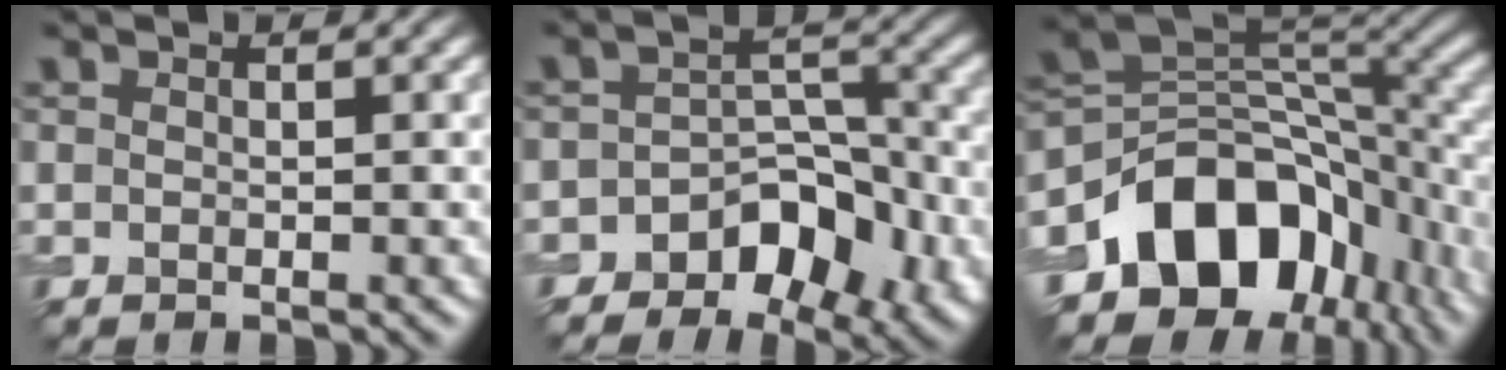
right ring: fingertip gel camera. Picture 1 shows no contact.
{"total": 6.4, "force": [-3.6, 3.9, 3.7], "torque": [-0.037, 0.003, -0.064]}
{"total": 13.0, "force": [-5.3, 8.7, 8.0], "torque": [-0.130, -0.001, -0.094]}